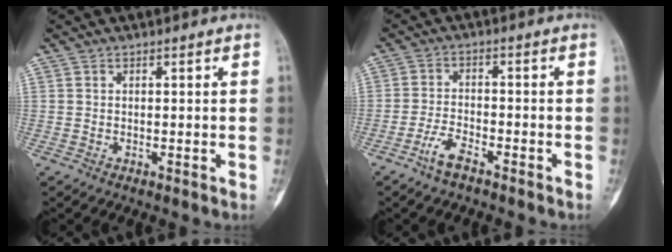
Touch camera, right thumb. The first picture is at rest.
{"total": 4.2, "force": [-3.1, 1.4, 2.5], "torque": [-0.056, 0.021, -0.062]}